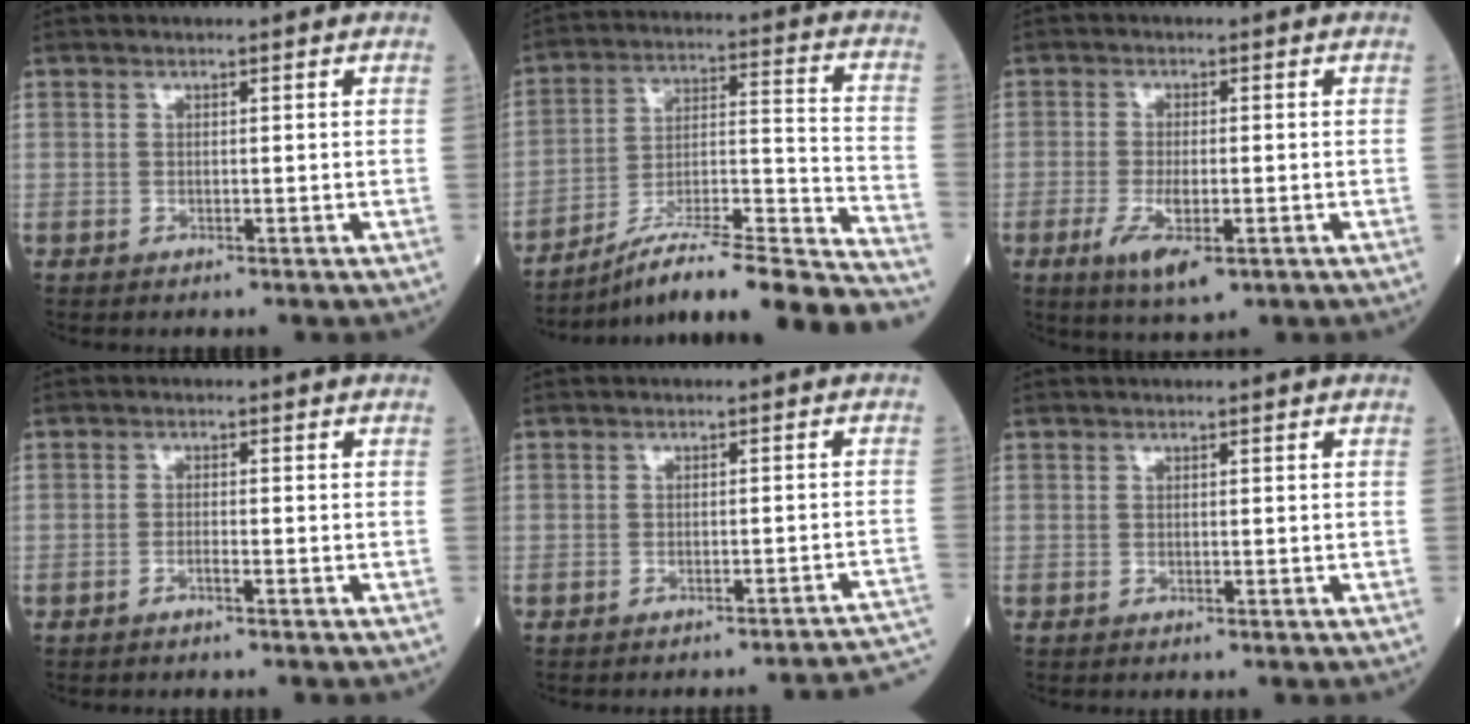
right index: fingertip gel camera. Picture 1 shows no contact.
{"total": 24.1, "force": [-21.2, 0.1, 11.4], "torque": [-0.129, 0.009, -0.327]}
{"total": 5.8, "force": [-2.5, 1.5, 5.0], "torque": [-0.099, -0.013, -0.036]}
{"total": 1.0, "force": [-0.8, 0.0, 0.7], "torque": [-0.013, 0.003, -0.016]}
{"total": 9.9, "force": [-9.7, -0.8, 1.7], "torque": [0.007, 0.006, -0.107]}
{"total": 0.0}